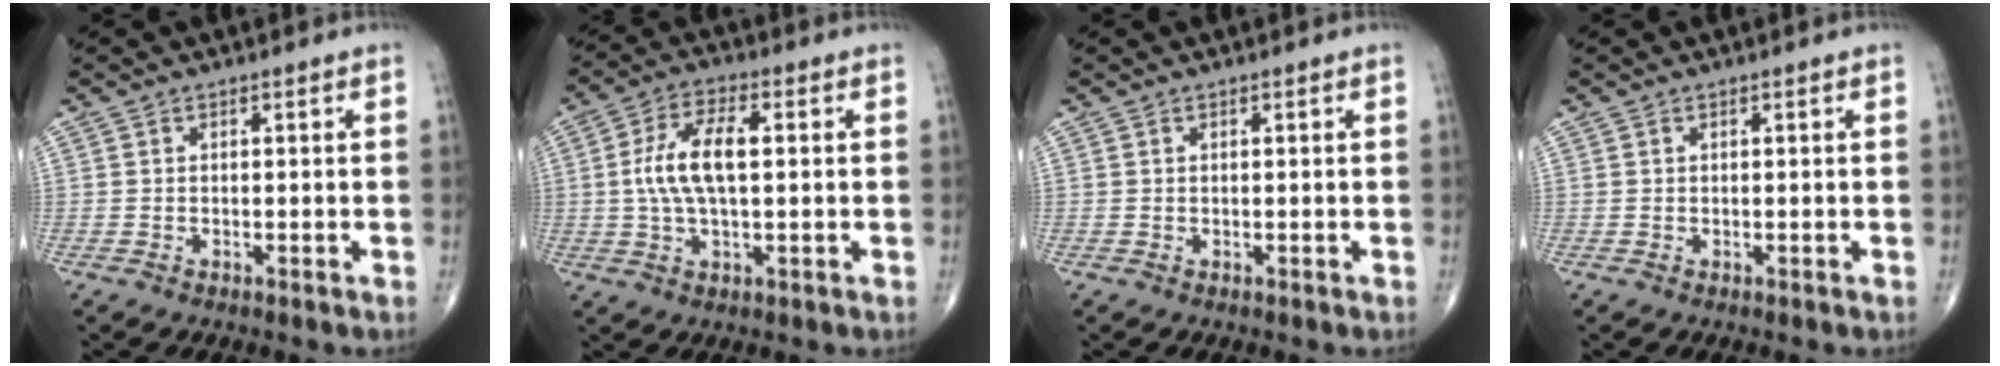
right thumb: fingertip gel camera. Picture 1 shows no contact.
{"total": 10.0, "force": [0.8, 4.4, 9.0], "torque": [-0.183, 0.015, 0.013]}
{"total": 0.0}
{"total": 0.0}